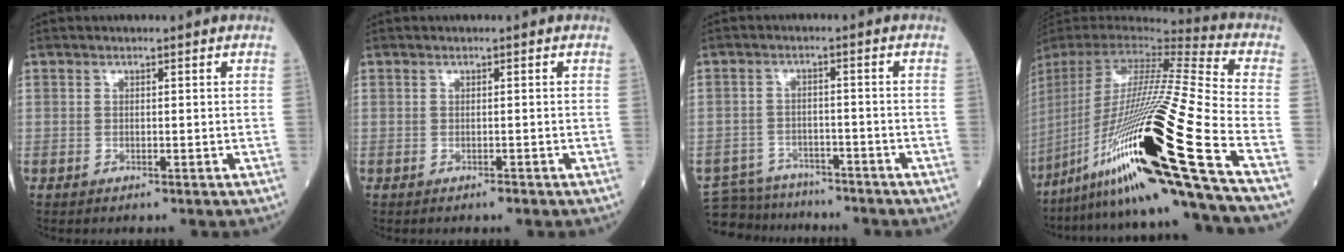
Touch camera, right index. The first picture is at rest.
{"total": 0.9, "force": [-0.5, 0.4, 0.6], "torque": [-0.020, -0.003, -0.006]}
{"total": 11.5, "force": [-10.5, 4.1, 2.2], "torque": [-0.053, 0.013, -0.152]}
{"total": 35.3, "force": [-16.2, 0.8, 31.3], "torque": [-0.569, -0.063, -0.300]}